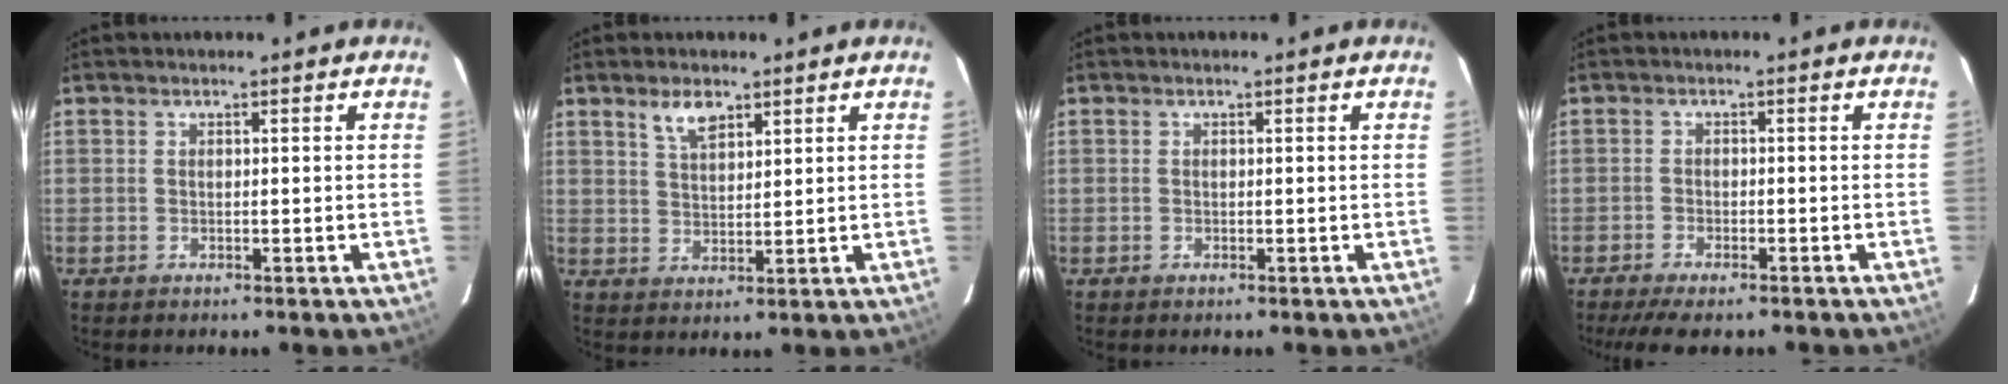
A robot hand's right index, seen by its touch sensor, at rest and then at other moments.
{"total": 4.6, "force": [3.1, 2.0, 2.8], "torque": [-0.048, 0.005, 0.058]}
{"total": 0.0}
{"total": 6.6, "force": [-5.3, 1.7, 3.5], "torque": [-0.085, -0.018, -0.089]}